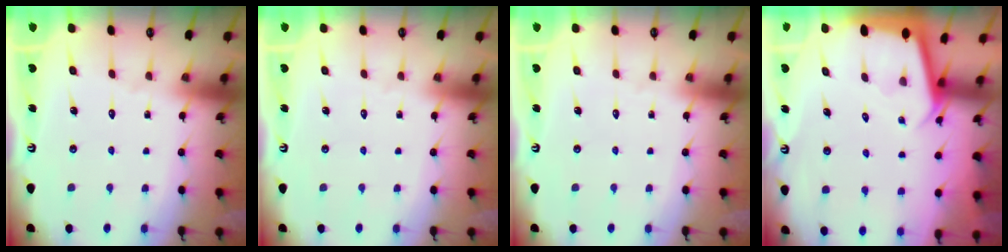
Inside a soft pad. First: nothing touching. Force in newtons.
{"total": 0.0}
{"total": 0.0}
{"total": 2.5, "press": 2.5, "slide": 0.1}